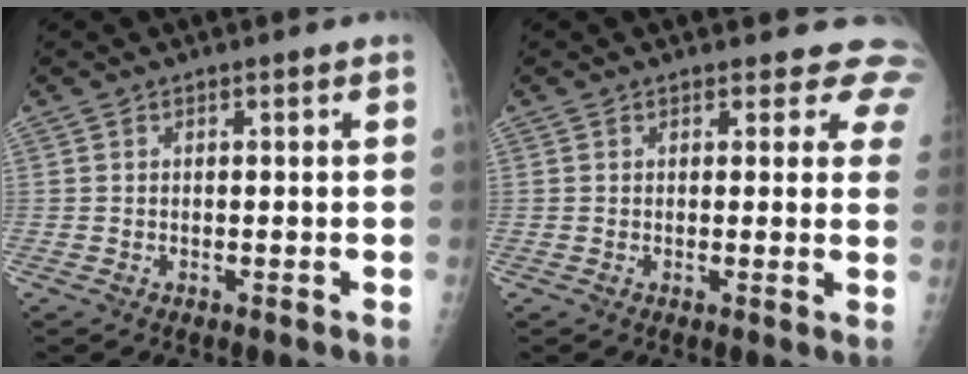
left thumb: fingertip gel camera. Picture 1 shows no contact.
{"total": 5.7, "force": [5.0, 2.6, 0.6], "torque": [0.039, -0.021, 0.031]}